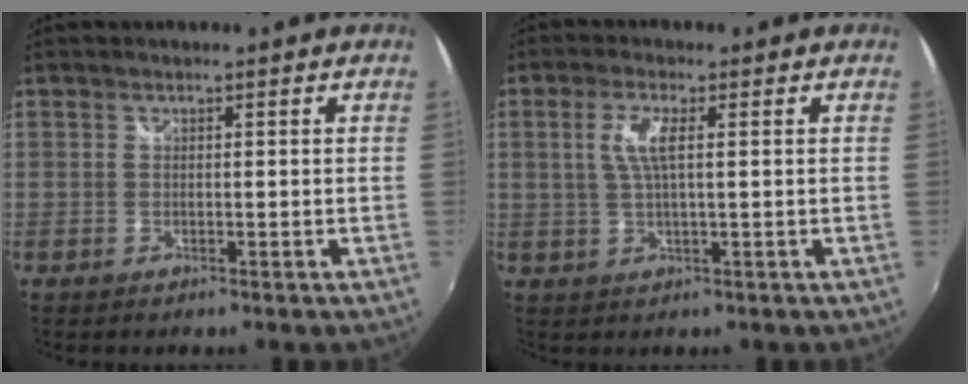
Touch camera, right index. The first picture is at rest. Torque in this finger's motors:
{"motor_torque": [0.25, -0.17, 0.25, 0.07]}